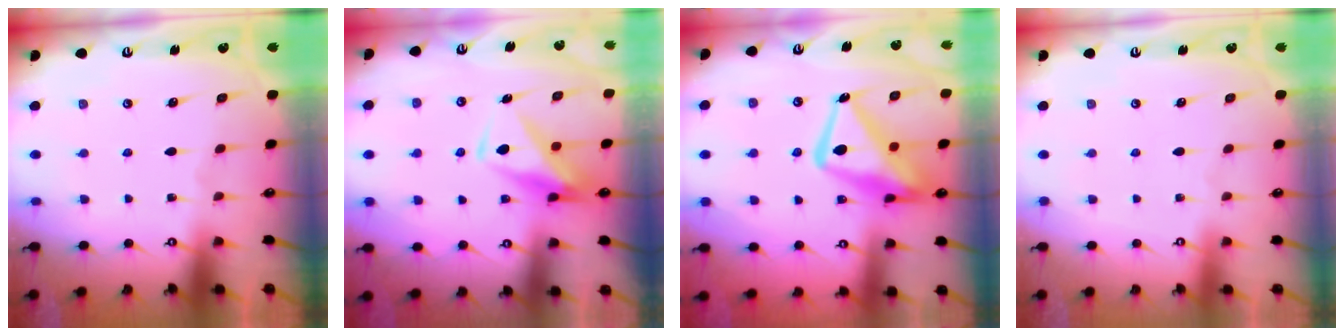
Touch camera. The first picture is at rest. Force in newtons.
{"total": 8.8, "press": 8.7, "slide": 0.9}
{"total": 16.5, "press": 16.4, "slide": 1.4}
{"total": 4.0, "press": 4.0, "slide": 0.1}